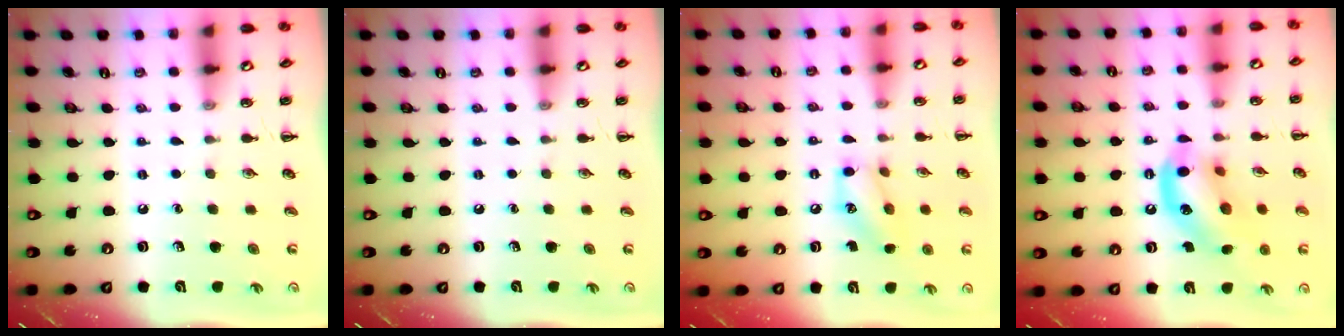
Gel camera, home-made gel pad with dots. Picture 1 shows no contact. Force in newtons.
{"total": 0.0}
{"total": 11.6, "press": 11.4, "slide": 2.1}
{"total": 13.7, "press": 13.6, "slide": 2.0}